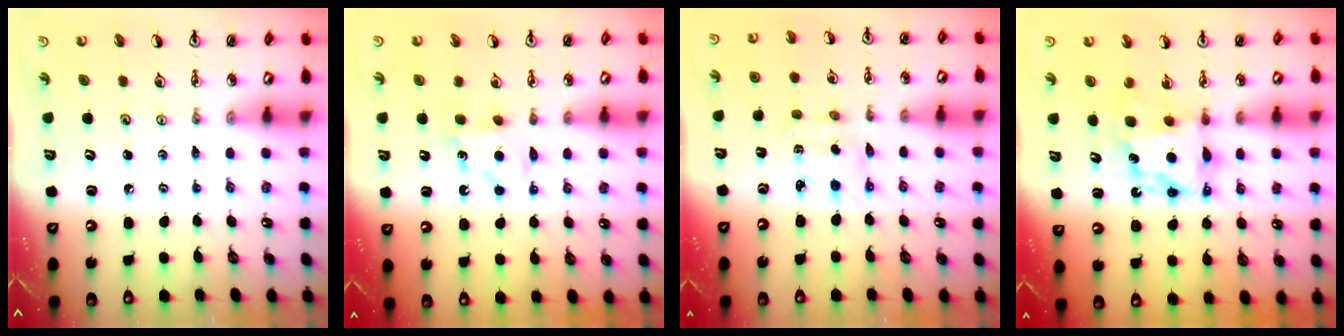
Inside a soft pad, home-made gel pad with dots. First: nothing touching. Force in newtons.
{"total": 5.3, "press": 5.2, "slide": 0.6}
{"total": 2.0, "press": 1.9, "slide": 0.8}
{"total": 6.6, "press": 6.6, "slide": 0.2}